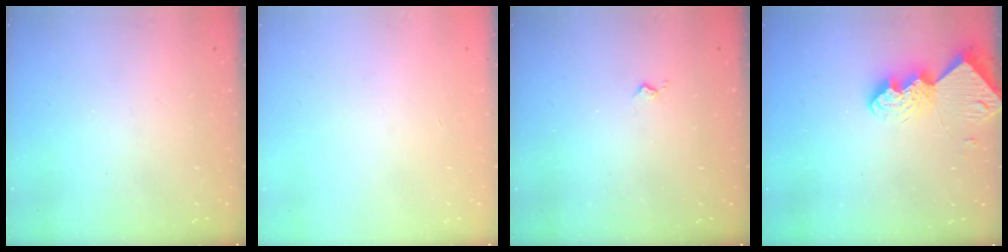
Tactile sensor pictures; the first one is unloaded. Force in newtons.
{"total": 0.0}
{"total": 2.4, "press": 2.3, "slide": 0.5}
{"total": 9.7, "press": 9.7, "slide": 0.9}